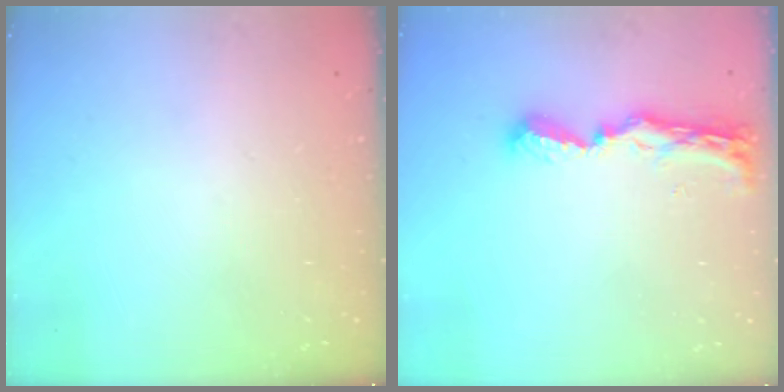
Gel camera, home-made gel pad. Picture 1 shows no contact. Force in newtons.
{"total": 8.7, "press": 8.7, "slide": 0.3}